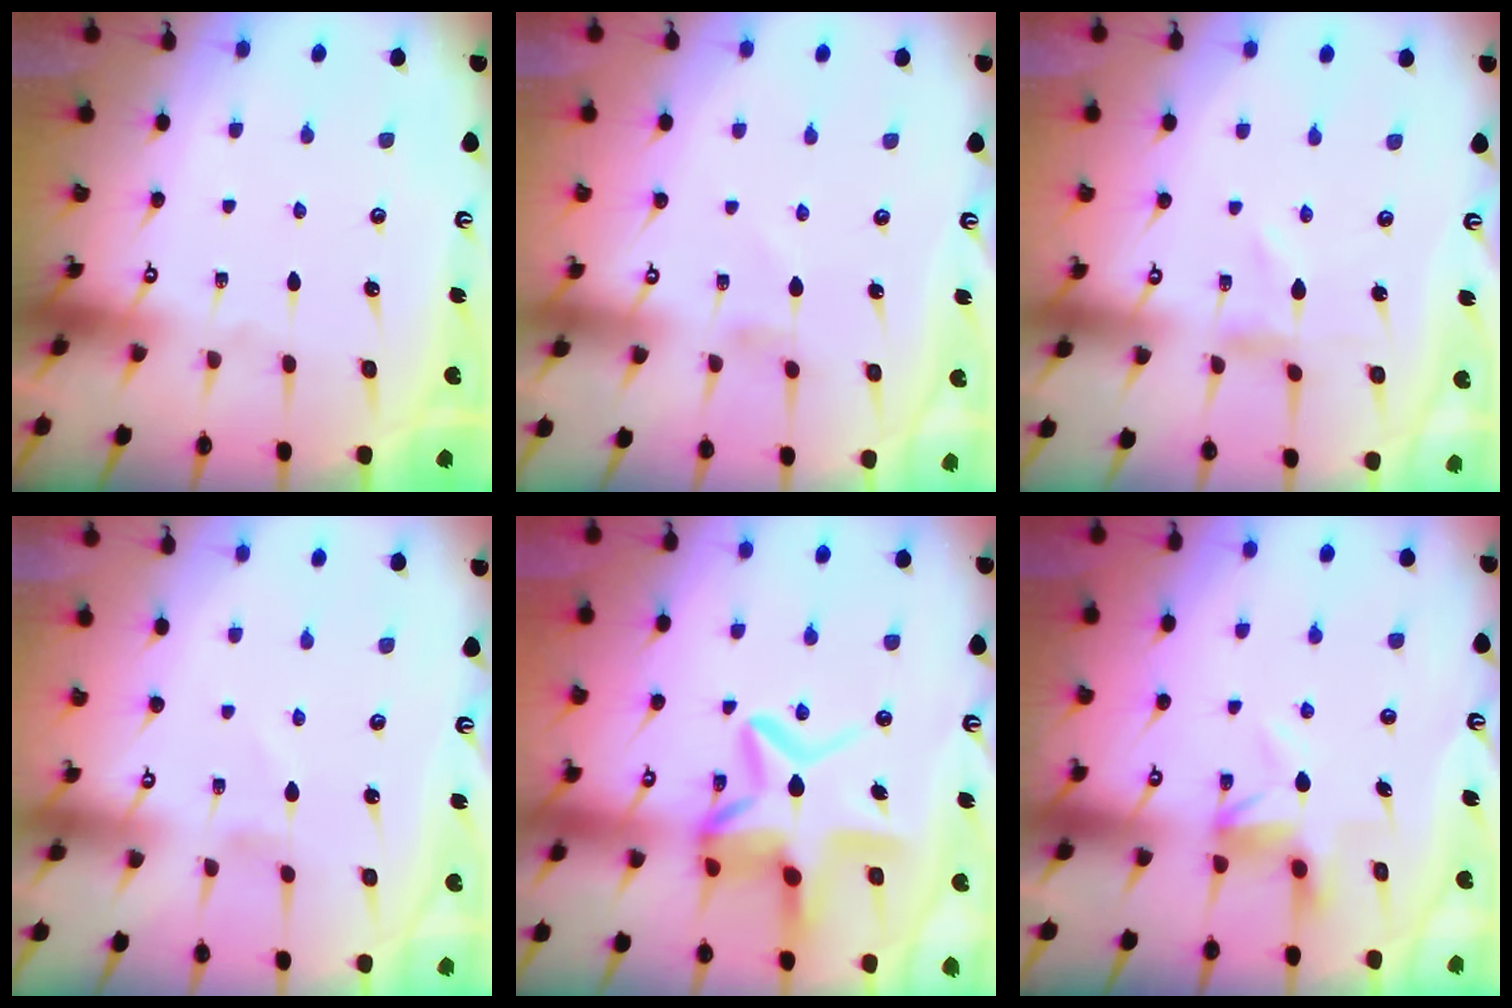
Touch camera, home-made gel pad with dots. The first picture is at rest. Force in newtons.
{"total": 0.8, "press": 0.7, "slide": 0.2}
{"total": 1.1, "press": 1.1, "slide": 0.2}
{"total": 1.0, "press": 1.0, "slide": 0.1}
{"total": 14.7, "press": 14.6, "slide": 1.5}
{"total": 5.6, "press": 5.6, "slide": 0.2}